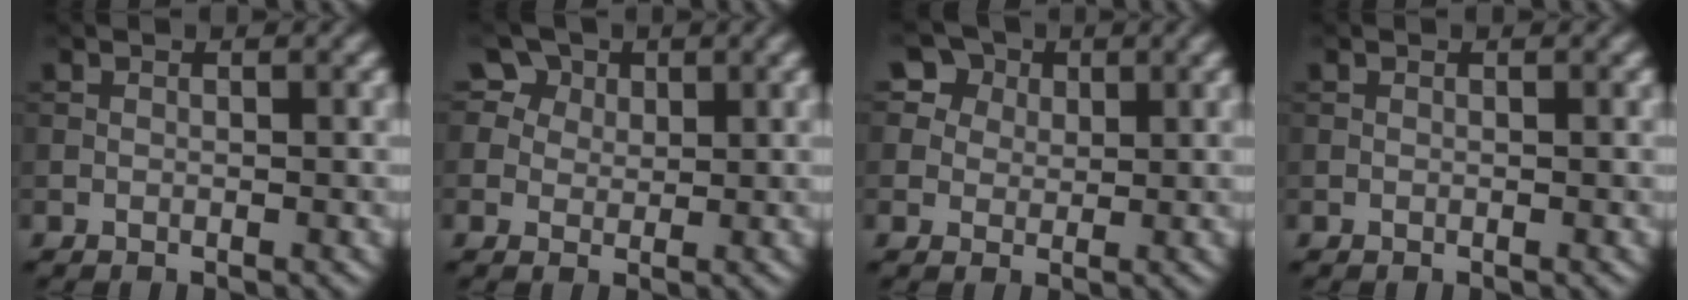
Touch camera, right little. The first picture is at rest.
{"total": 6.7, "force": [3.9, 4.8, 2.6], "torque": [-0.054, 0.012, 0.052]}
{"total": 6.4, "force": [3.6, 4.7, 2.4], "torque": [-0.054, 0.011, 0.050]}
{"total": 0.0}